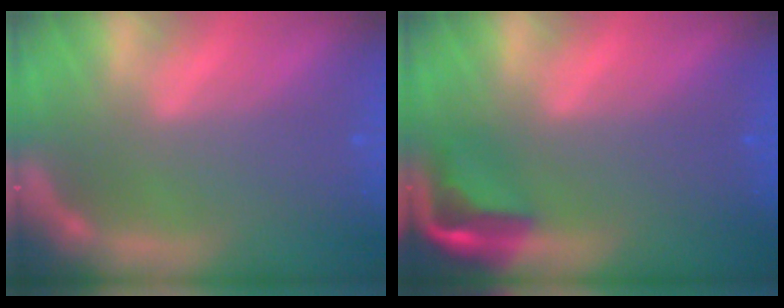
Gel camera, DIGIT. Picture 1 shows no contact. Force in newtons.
{"total": 4.4}